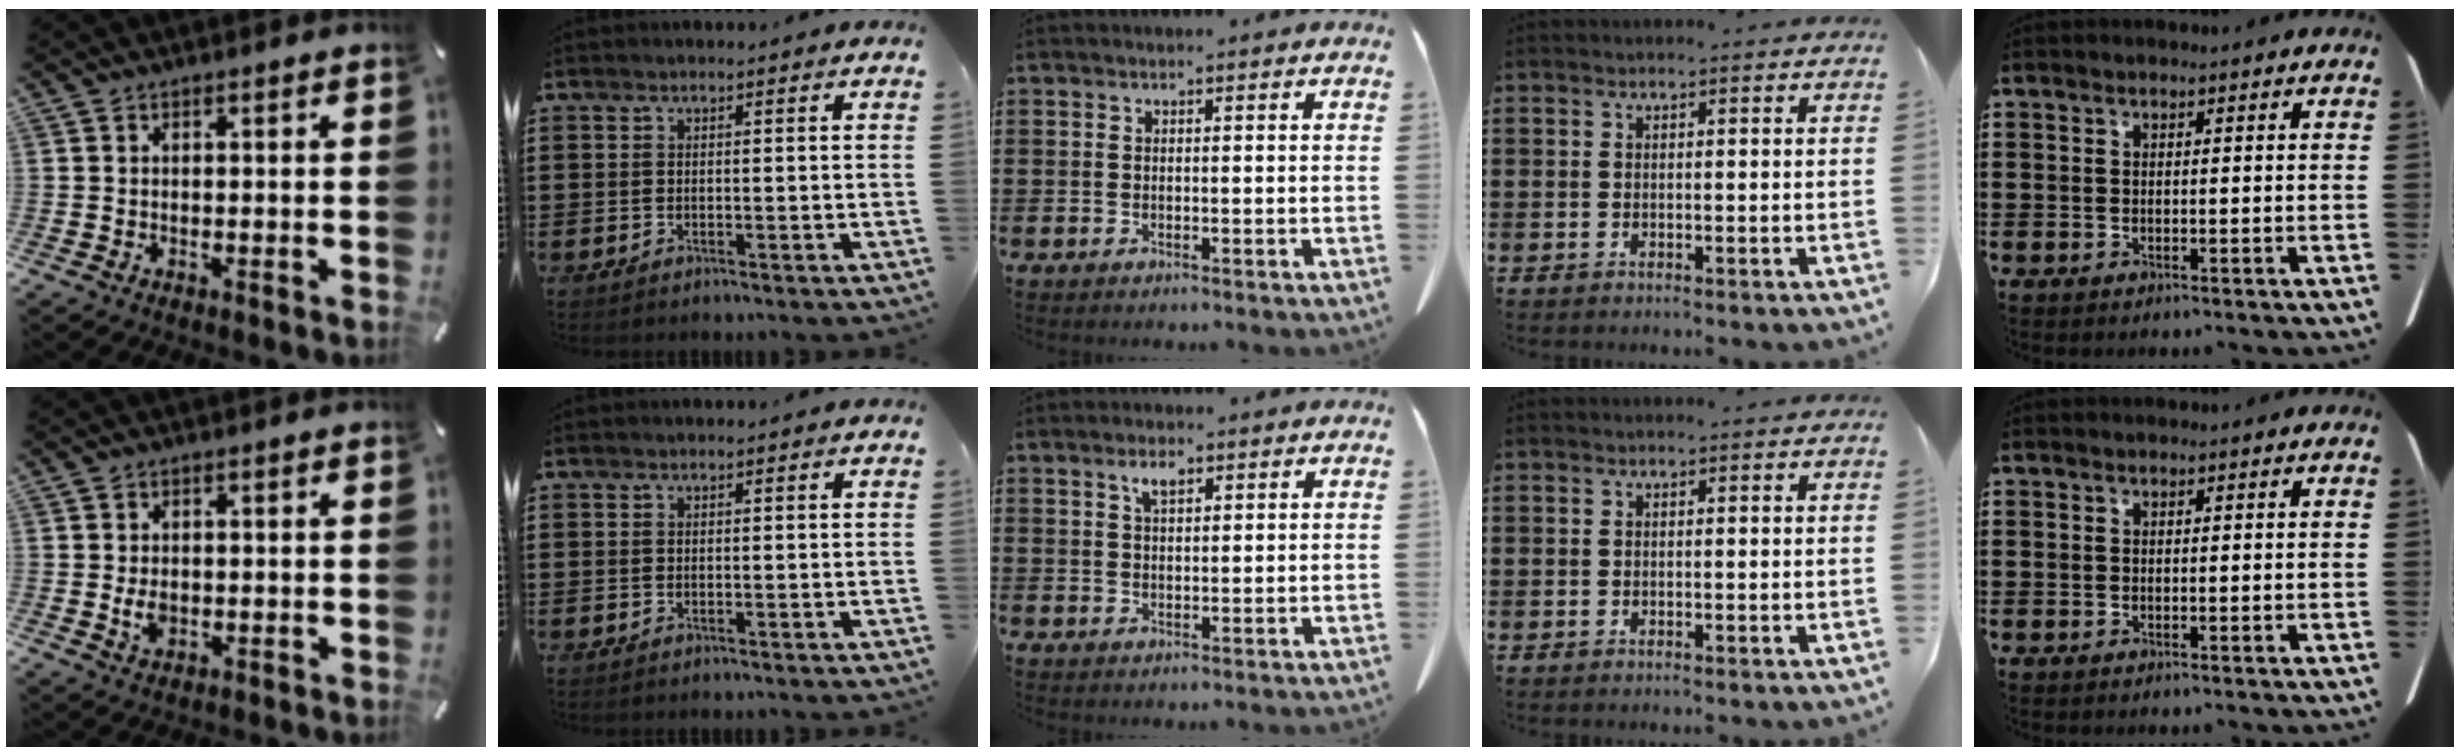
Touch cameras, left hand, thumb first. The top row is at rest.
{"thumb": {"total": 3.0, "force": [-0.3, 2.1, 2.1], "torque": [-0.046, -0.005, -0.010]}, "middle": {"total": 2.8, "force": [1.7, 0.9, 2.0], "torque": [-0.038, -0.001, 0.029]}}